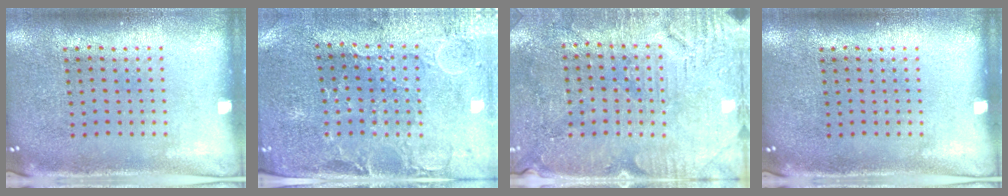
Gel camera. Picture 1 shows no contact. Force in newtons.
{"total": 0.7, "press": 0.5, "slide": 0.4}
{"total": 3.0, "press": 2.9, "slide": 0.6}
{"total": 0.0}